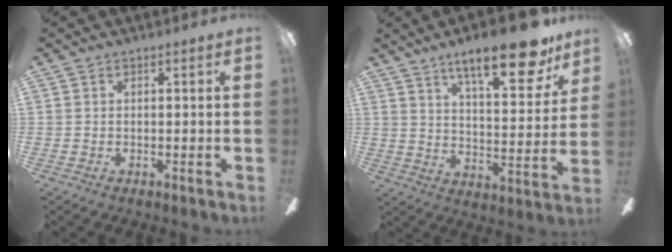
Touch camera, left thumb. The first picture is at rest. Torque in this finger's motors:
{"motor_torque": [2.46, 1.50, 1.56, -1.20, 0.11]}